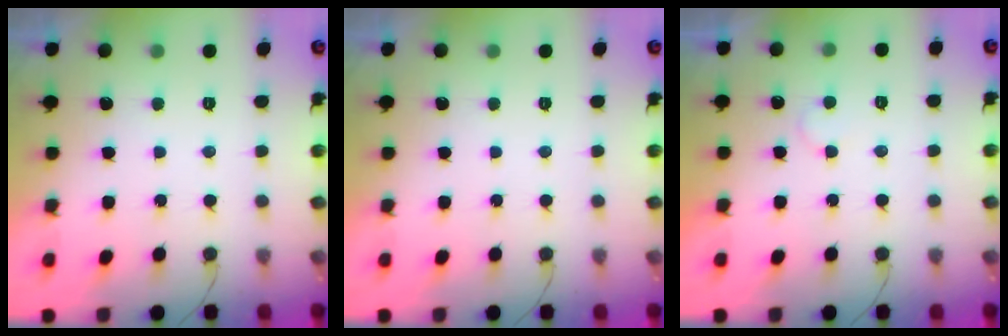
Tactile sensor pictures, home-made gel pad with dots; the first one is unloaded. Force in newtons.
{"total": 0.0}
{"total": 3.3, "press": 3.3, "slide": 0.3}